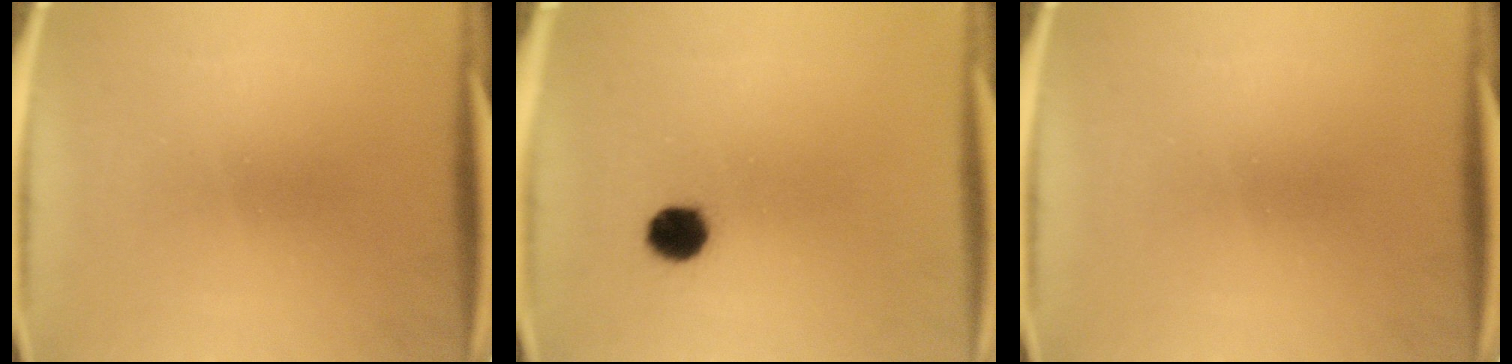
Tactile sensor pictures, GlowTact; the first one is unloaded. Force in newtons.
{"total": 4.7}
{"total": 0.0}